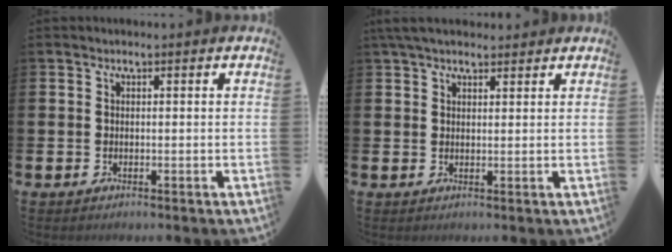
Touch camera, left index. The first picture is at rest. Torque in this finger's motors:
{"motor_torque": [0.27, -0.50, 0.66, 0.16]}